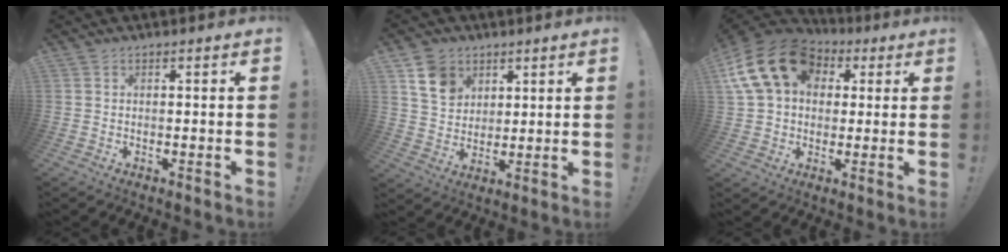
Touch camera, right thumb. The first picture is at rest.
{"total": 9.5, "force": [5.2, 7.2, 3.2], "torque": [-0.044, -0.026, 0.104]}
{"total": 19.0, "force": [6.2, 14.0, 11.3], "torque": [-0.189, -0.015, 0.116]}